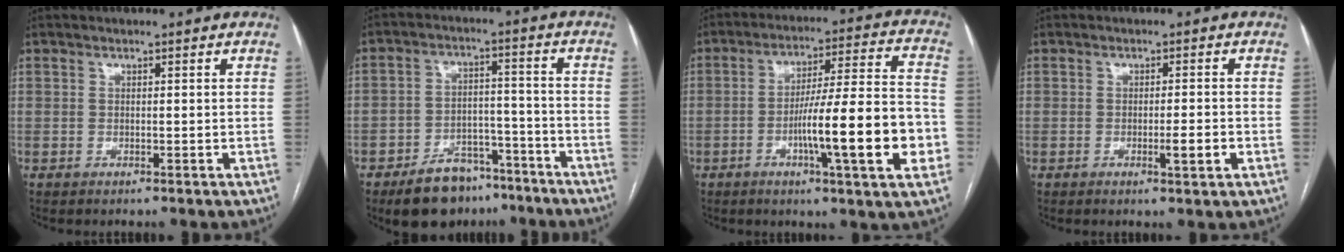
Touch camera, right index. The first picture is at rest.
{"total": 10.9, "force": [-8.0, 6.0, 4.1], "torque": [-0.056, 0.023, -0.125]}
{"total": 17.2, "force": [-4.7, 0.7, 16.5], "torque": [-0.247, 0.006, -0.068]}
{"total": 3.0, "force": [-0.9, 0.4, 2.9], "torque": [-0.046, -0.001, -0.009]}